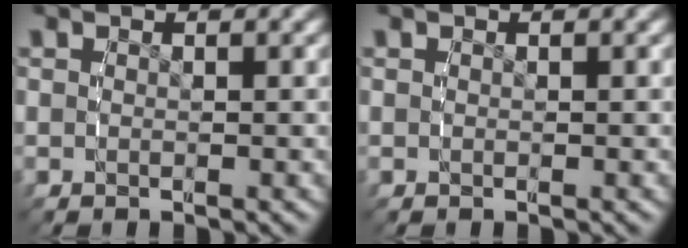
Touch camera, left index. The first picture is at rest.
{"total": 0.0}